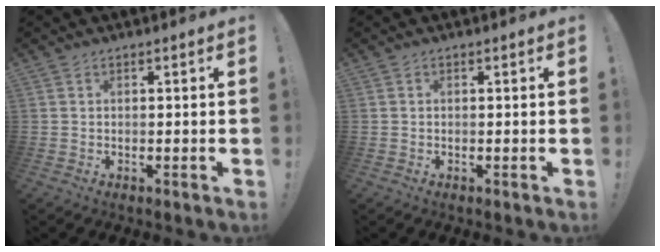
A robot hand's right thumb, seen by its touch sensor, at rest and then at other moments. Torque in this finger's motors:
{"motor_torque": [0.10, 0.04, 0.15, -0.04, -0.02]}